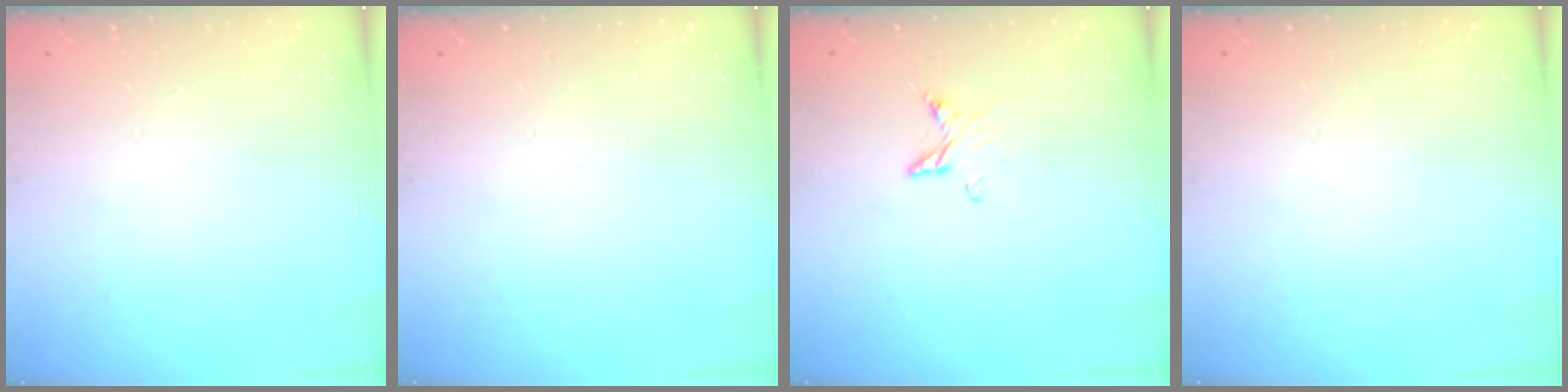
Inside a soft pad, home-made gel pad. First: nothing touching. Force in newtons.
{"total": 0.0}
{"total": 4.5, "press": 4.4, "slide": 0.4}
{"total": 0.0}